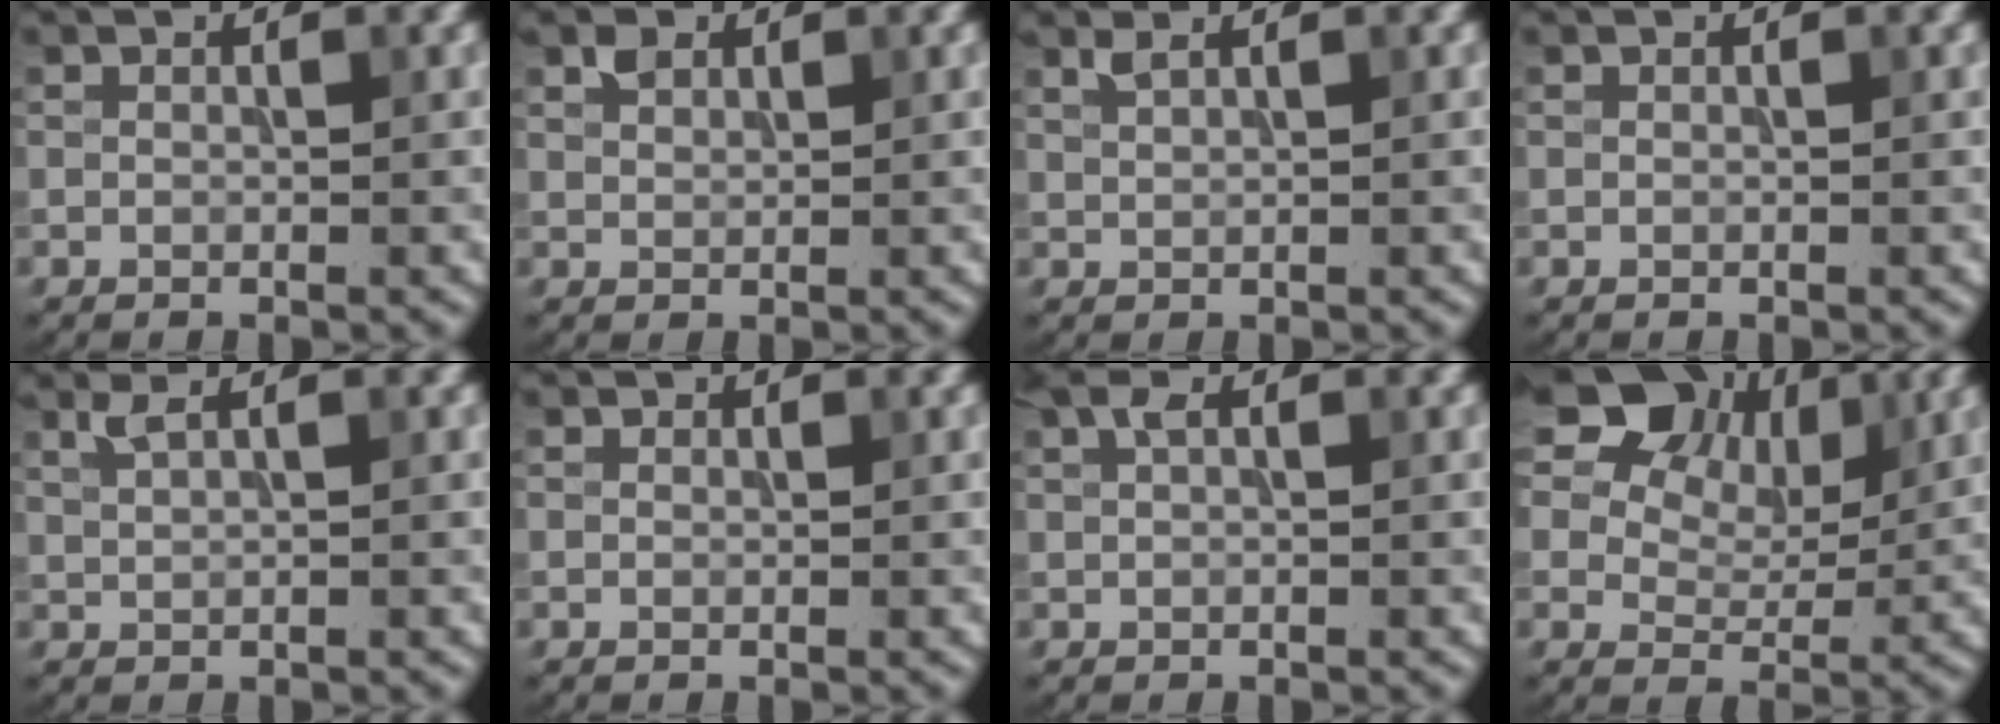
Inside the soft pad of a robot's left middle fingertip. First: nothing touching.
{"total": 1.3, "force": [1.0, 0.7, 0.4], "torque": [-0.010, 0.007, 0.020]}
{"total": 1.3, "force": [1.1, 0.2, 0.6], "torque": [-0.017, 0.005, 0.022]}
{"total": 0.0}
{"total": 1.7, "force": [1.2, 0.4, 1.1], "torque": [-0.021, 0.004, 0.023]}
{"total": 0.0}
{"total": 1.2, "force": [0.8, 0.3, 0.9], "torque": [-0.018, 0.005, 0.012]}
{"total": 12.0, "force": [7.1, 7.8, 5.7], "torque": [-0.109, 0.017, 0.128]}